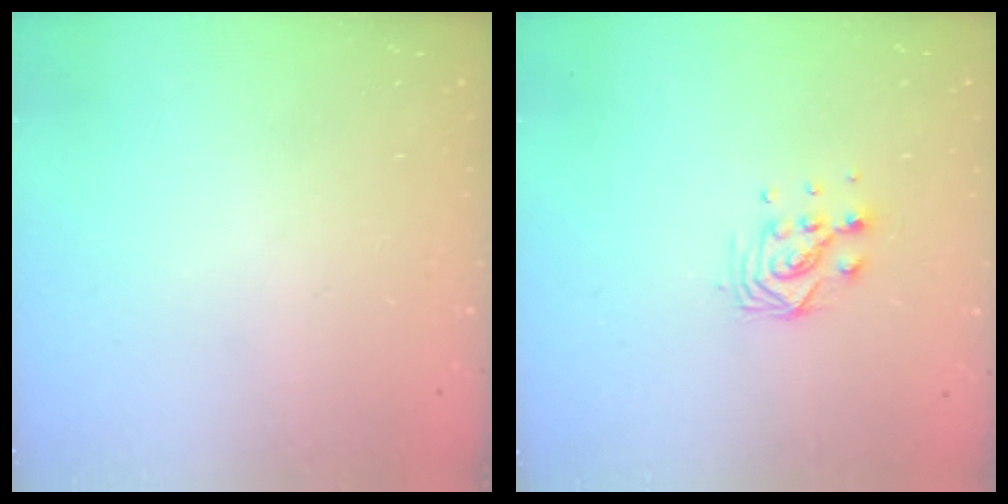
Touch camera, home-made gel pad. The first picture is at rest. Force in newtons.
{"total": 6.1, "press": 6.1, "slide": 0.3}